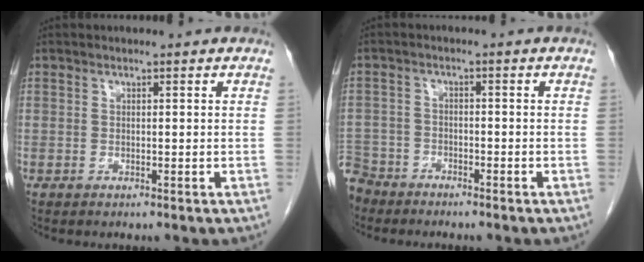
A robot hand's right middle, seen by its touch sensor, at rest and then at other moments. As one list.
[{"total": 6.7, "force": [-5.8, 3.2, 0.2], "torque": [-0.014, -0.006, -0.115]}]